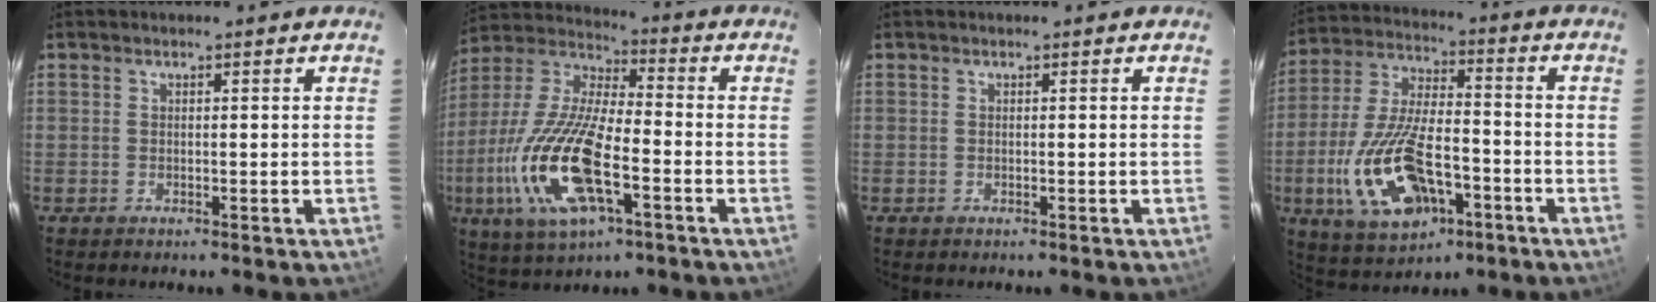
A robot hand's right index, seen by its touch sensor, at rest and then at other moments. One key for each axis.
{"total": 20.6, "fx": -6.8, "fy": 7.3, "fz": 18.0, "tx": -0.385, "ty": -0.024, "tz": -0.133}
{"total": 0.0}
{"total": 18.3, "fx": -6.6, "fy": 8.5, "fz": 14.8, "tx": -0.325, "ty": -0.012, "tz": -0.107}